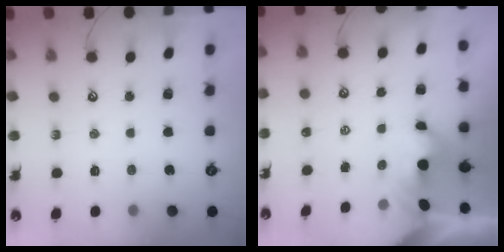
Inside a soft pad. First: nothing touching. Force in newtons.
{"total": 2.4, "press": 2.4, "slide": 0.3}